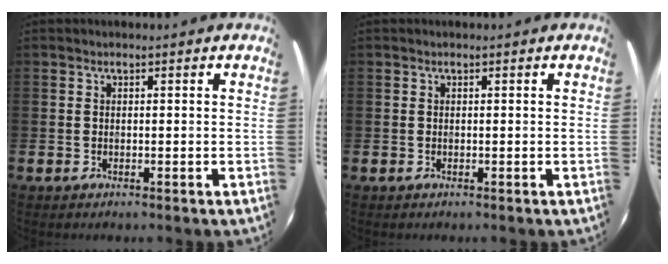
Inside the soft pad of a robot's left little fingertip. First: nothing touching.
{"total": 0.0}